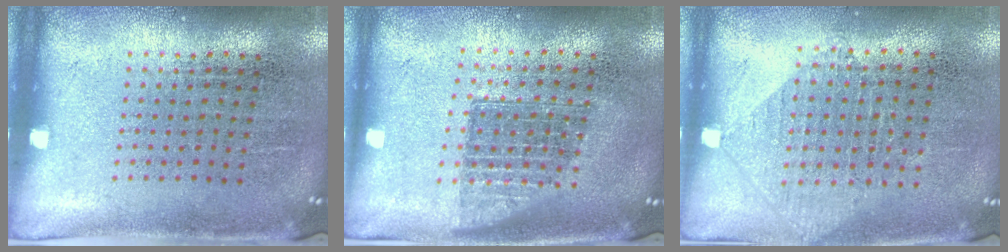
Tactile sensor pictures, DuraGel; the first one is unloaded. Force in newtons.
{"total": 1.3, "press": 1.1, "slide": 0.8}
{"total": 0.9, "press": 0.9, "slide": 0.2}